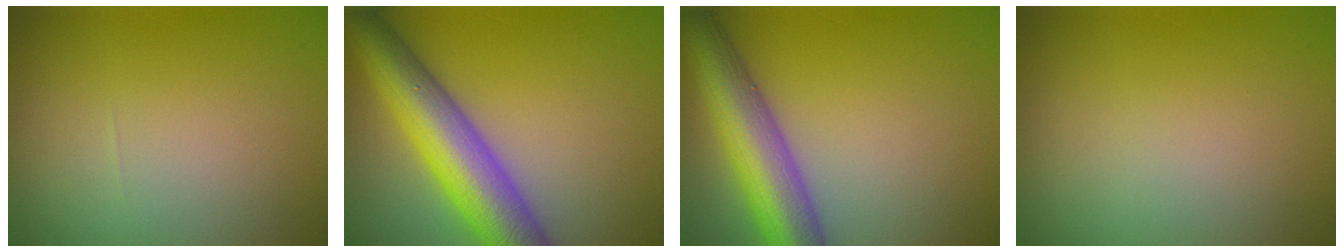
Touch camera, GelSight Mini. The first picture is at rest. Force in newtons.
{"total": 9.3, "press": 9.3, "slide": 0.3}
{"total": 8.5, "press": 8.5, "slide": 0.3}
{"total": 0.0}